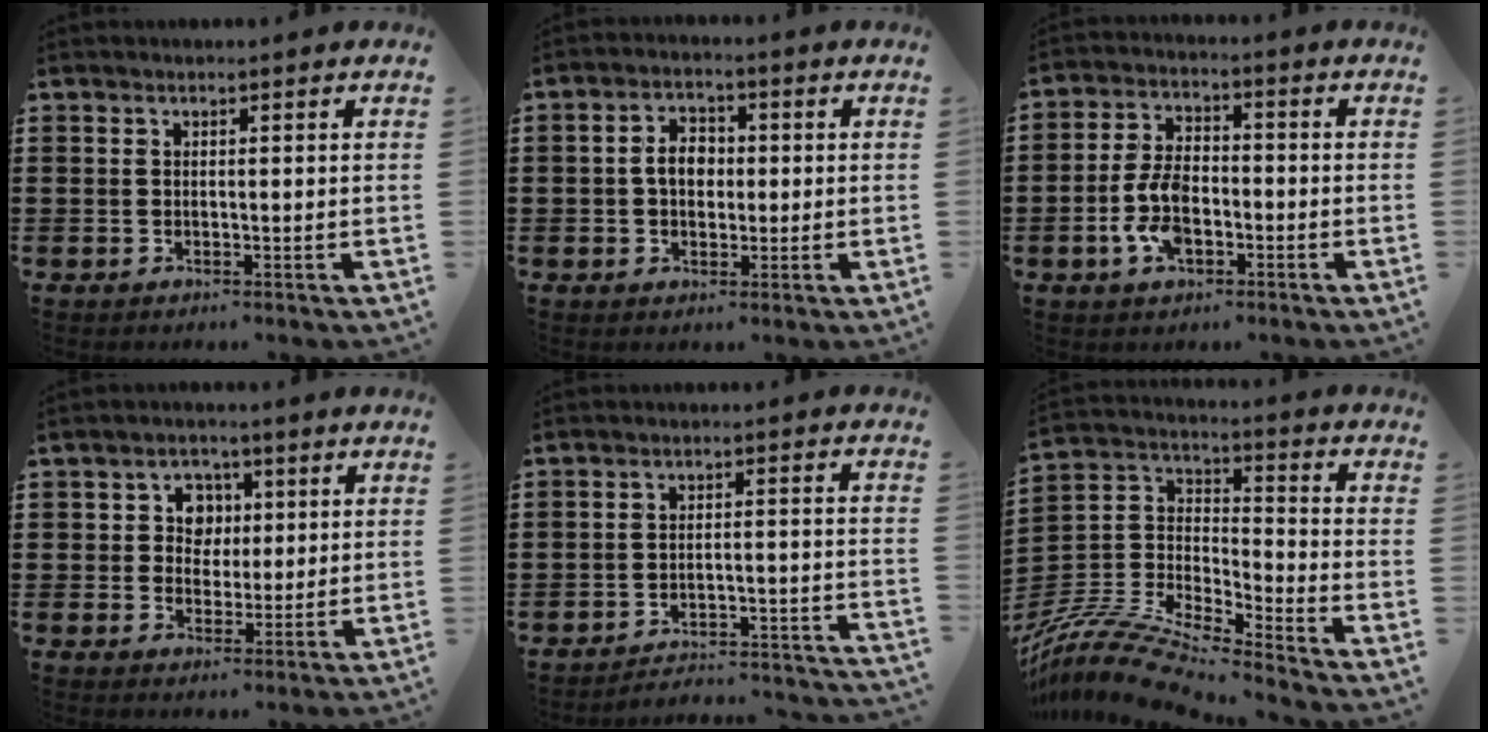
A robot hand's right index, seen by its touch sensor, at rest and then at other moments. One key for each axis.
{"total": 4.2, "fx": -0.1, "fy": 2.9, "fz": 3.0, "tx": -0.063, "ty": 0.012, "tz": -0.005}
{"total": 7.3, "fx": -2.4, "fy": 3.9, "fz": 5.7, "tx": -0.140, "ty": -0.003, "tz": -0.050}
{"total": 3.6, "fx": 0.6, "fy": 3.5, "fz": 0.2, "tx": -0.003, "ty": 0.007, "tz": 0.004}
{"total": 3.4, "fx": -3.2, "fy": 0.2, "fz": 1.1, "tx": -0.028, "ty": -0.009, "tz": -0.071}
{"total": 11.1, "fx": -10.3, "fy": 1.3, "fz": 4.0, "tx": -0.099, "ty": 0.010, "tz": -0.214}